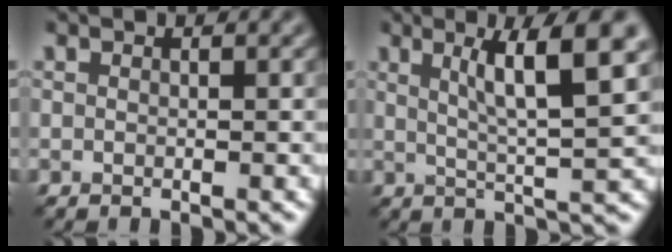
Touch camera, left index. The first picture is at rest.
{"total": 6.8, "force": [2.6, 1.1, 6.2], "torque": [-0.089, 0.002, 0.042]}